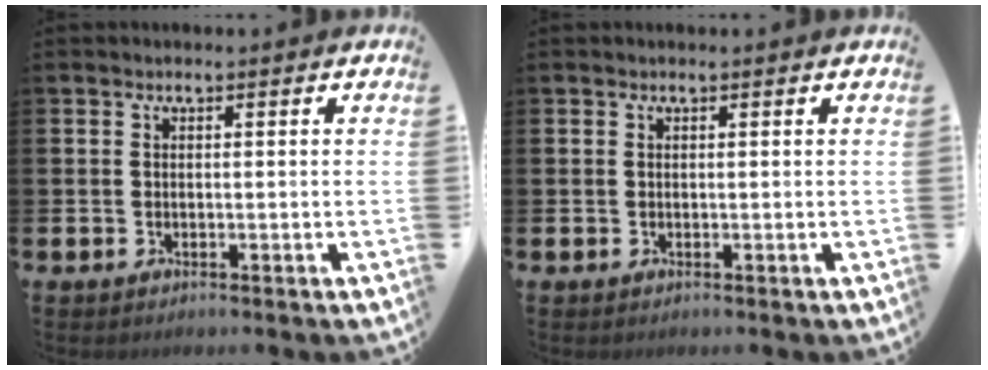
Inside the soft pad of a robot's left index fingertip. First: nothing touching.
{"total": 0.0}